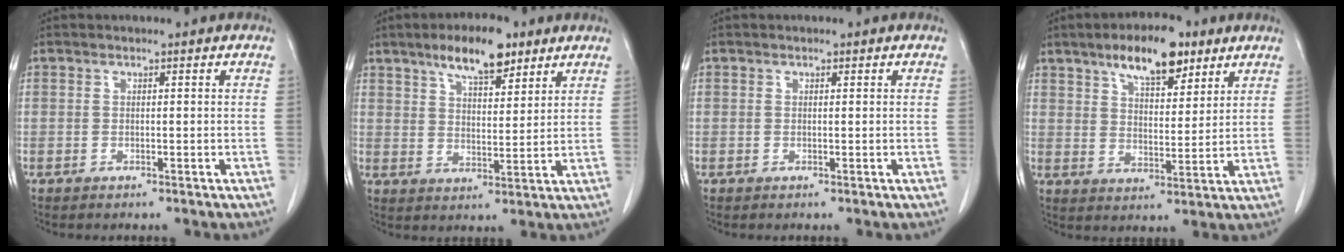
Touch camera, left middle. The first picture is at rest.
{"total": 9.0, "force": [6.1, 2.9, 6.0], "torque": [-0.101, 0.006, 0.104]}
{"total": 0.0}
{"total": 10.2, "force": [6.7, 3.7, 6.8], "torque": [-0.111, 0.007, 0.111]}